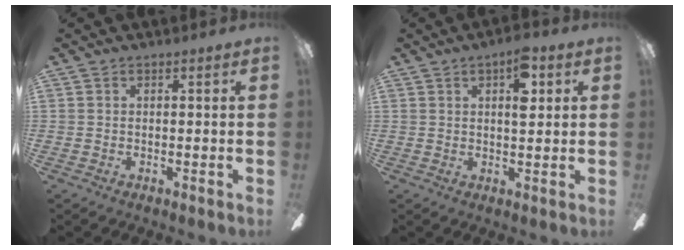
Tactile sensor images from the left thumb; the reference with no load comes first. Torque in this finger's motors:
{"motor_torque": [0.08, 0.41, -0.08, -0.27, 0.03]}